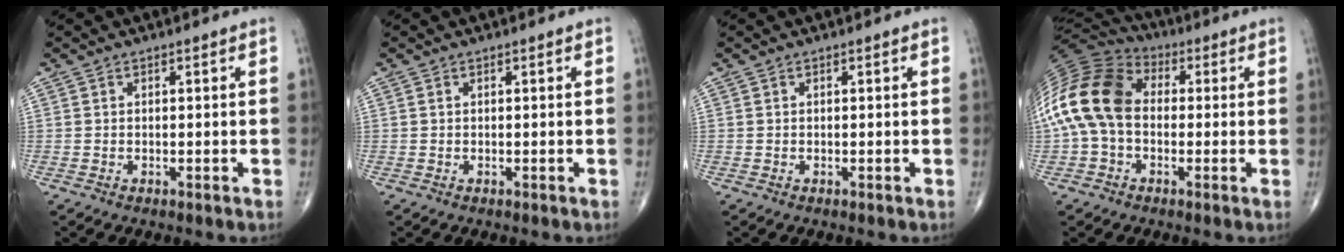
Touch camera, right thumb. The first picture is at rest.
{"total": 0.0}
{"total": 0.0}
{"total": 17.4, "force": [0.0, 12.2, 12.5], "torque": [-0.266, 0.038, -0.009]}